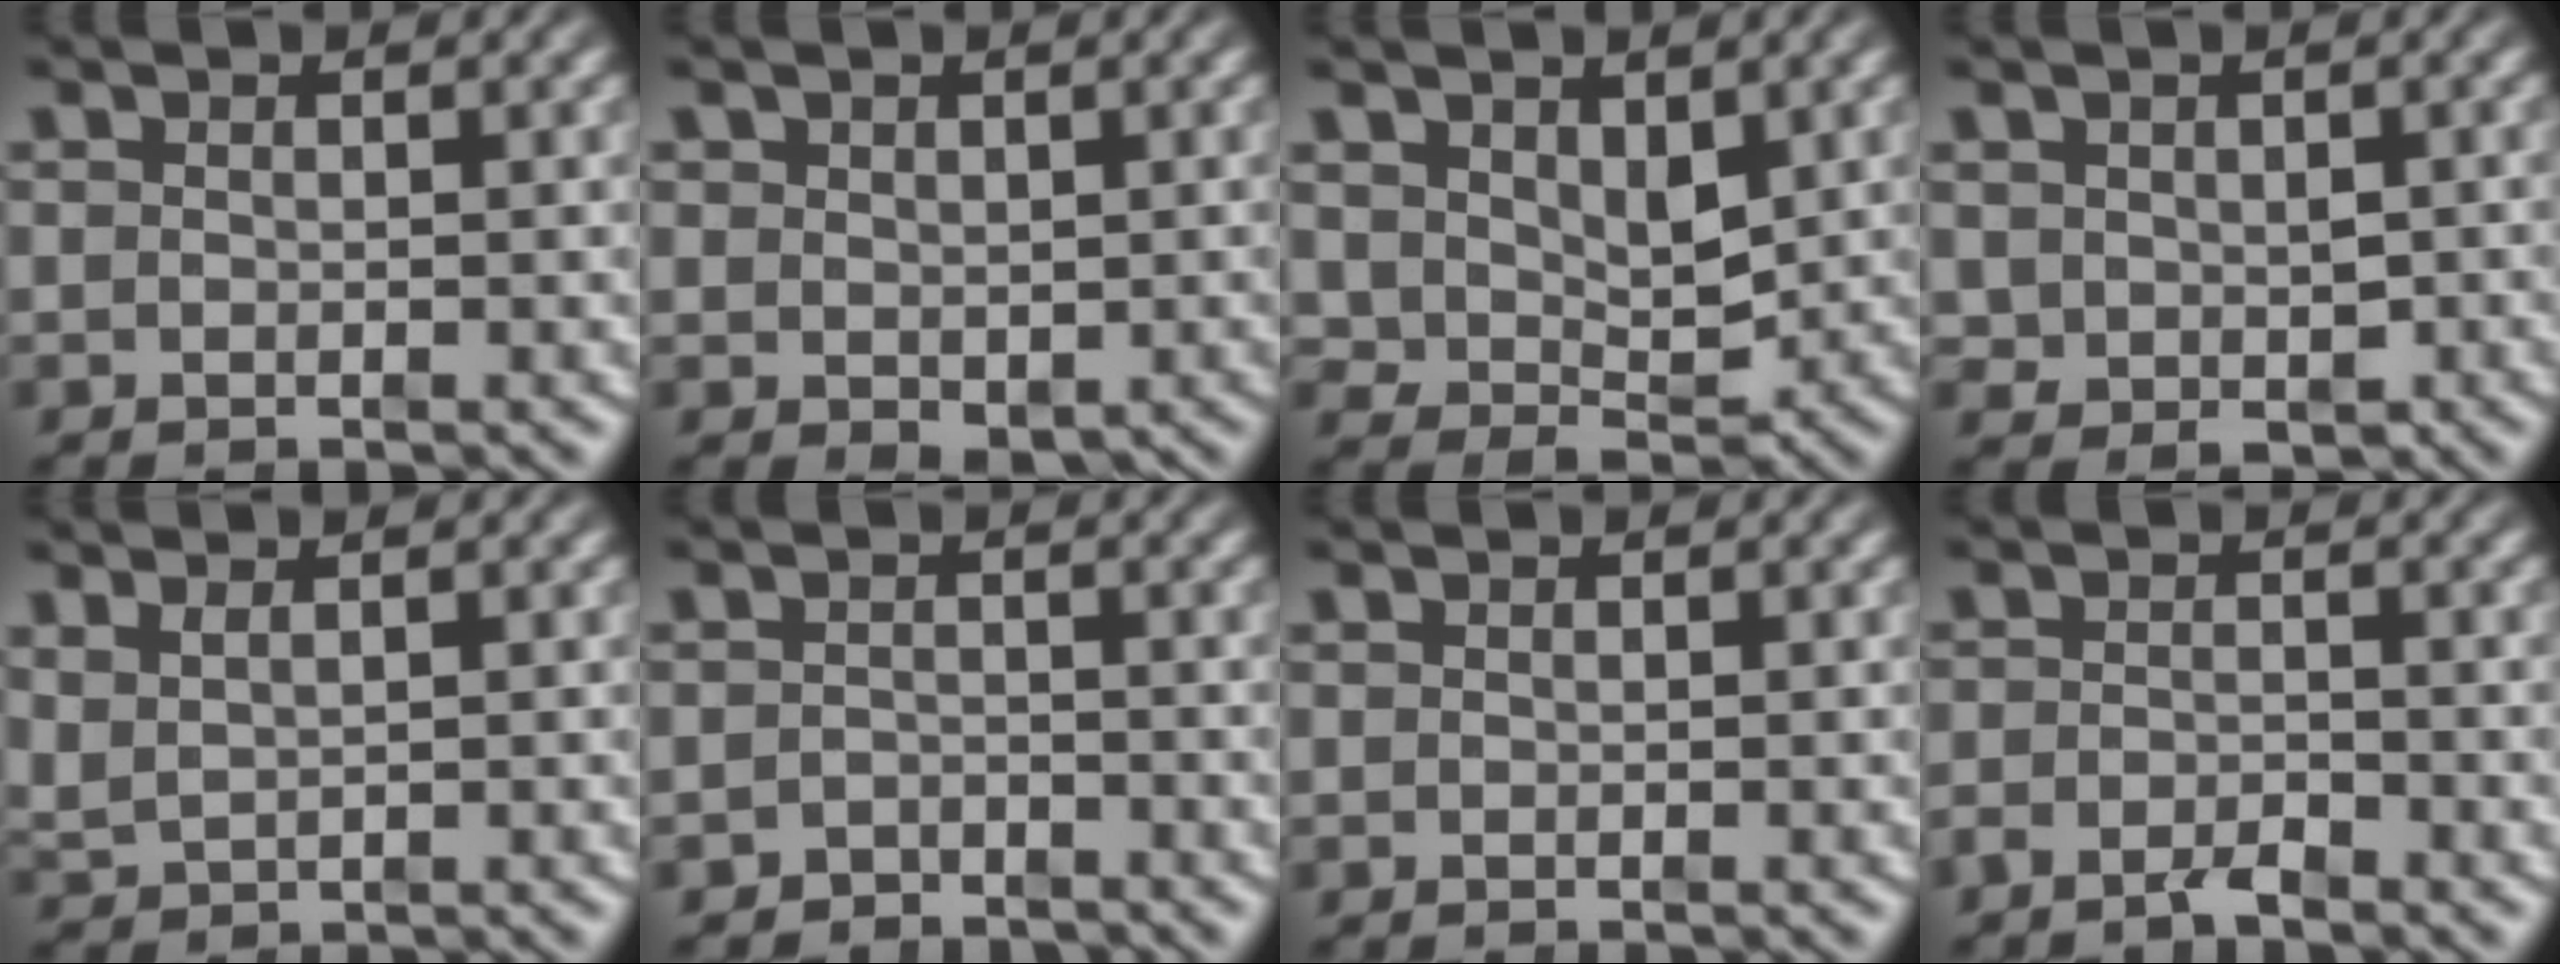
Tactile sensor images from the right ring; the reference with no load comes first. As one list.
[{"total": 2.0, "force": [-0.1, 1.3, 1.6], "torque": [-0.011, -0.018, 0.019]}, {"total": 3.0, "force": [1.2, 1.8, 2.1], "torque": [-0.026, -0.025, 0.037]}, {"total": 2.4, "force": [-0.2, 1.9, 1.5], "torque": [-0.031, -0.025, 0.019]}, {"total": 1.7, "force": [0.9, 1.1, 0.9], "torque": [-0.028, -0.003, 0.028]}, {"total": 2.8, "force": [-2.8, 0.1, -0.5], "torque": [0.019, -0.014, -0.041]}, {"total": 0.0}, {"total": 2.1, "force": [-2.0, 0.2, 0.6], "torque": [-0.002, -0.003, -0.037]}]